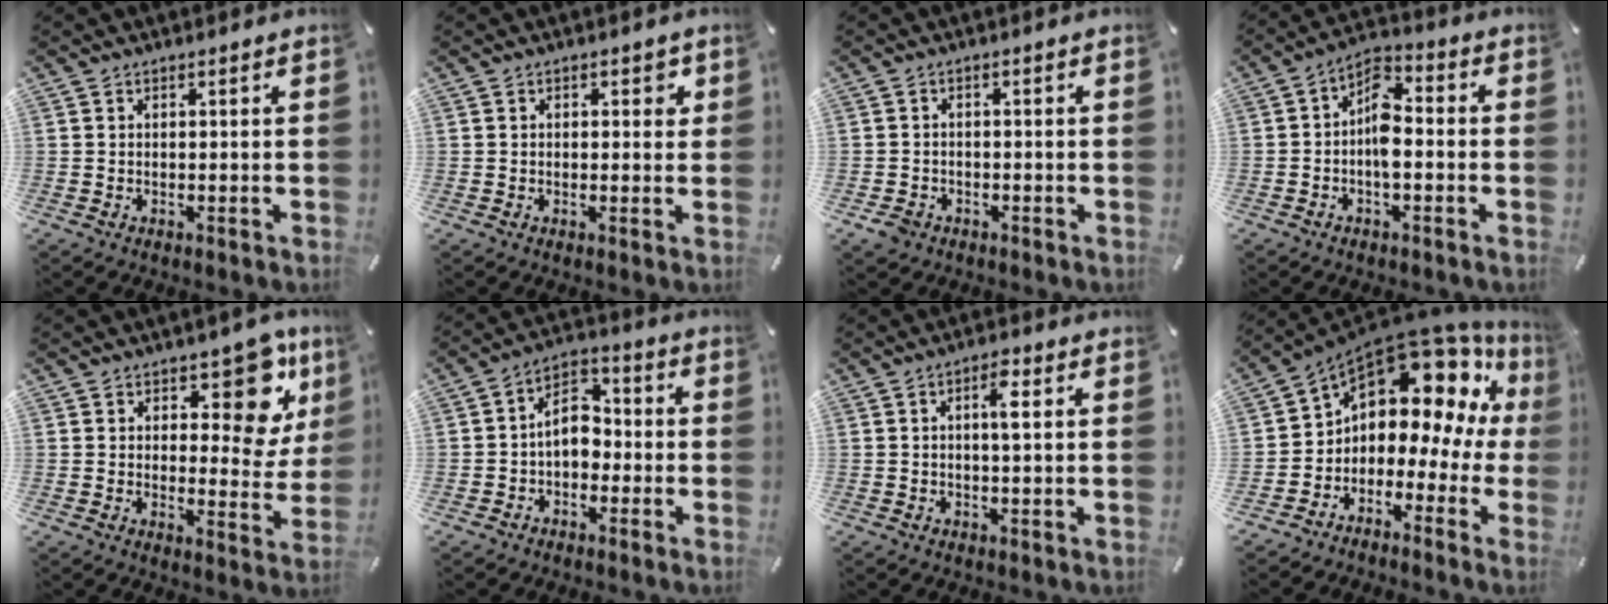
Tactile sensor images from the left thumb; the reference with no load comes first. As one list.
[{"total": 1.7, "force": [0.4, 1.1, 1.2], "torque": [-0.008, 0.001, 0.002]}, {"total": 2.9, "force": [-1.8, 2.1, 0.9], "torque": [-0.021, 0.007, -0.037]}, {"total": 7.7, "force": [-2.0, 4.1, 6.2], "torque": [-0.107, 0.017, -0.036]}, {"total": 13.1, "force": [7.0, 6.4, 9.0], "torque": [-0.099, -0.049, 0.116]}, {"total": 7.9, "force": [-1.5, 5.6, 5.4], "torque": [-0.103, 0.013, -0.031]}, {"total": 4.3, "force": [0.8, 1.2, 4.0], "torque": [-0.066, 0.002, 0.006]}, {"total": 13.3, "force": [7.2, 8.1, 7.7], "torque": [-0.129, -0.074, 0.113]}]